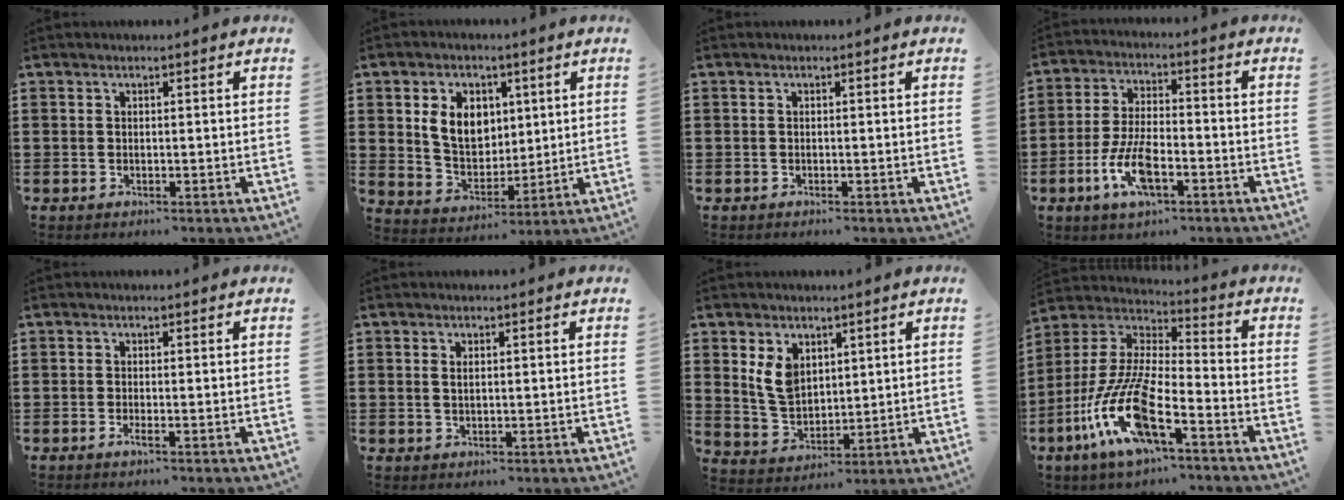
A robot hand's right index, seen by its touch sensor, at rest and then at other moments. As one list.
[{"total": 7.8, "force": [2.1, 6.0, 4.5], "torque": [-0.101, 0.011, 0.034]}, {"total": 0.0}, {"total": 8.2, "force": [-3.4, 3.2, 6.7], "torque": [-0.156, -0.011, -0.066]}, {"total": 1.2, "force": [-0.7, -0.1, 0.9], "torque": [-0.022, -0.010, -0.015]}, {"total": 1.0, "force": [0.3, 0.4, 0.9], "torque": [-0.020, 0.003, 0.004]}, {"total": 6.1, "force": [2.6, 4.3, 3.5], "torque": [-0.091, 0.010, 0.048]}, {"total": 13.7, "force": [-8.0, 3.2, 10.7], "torque": [-0.257, -0.017, -0.161]}]